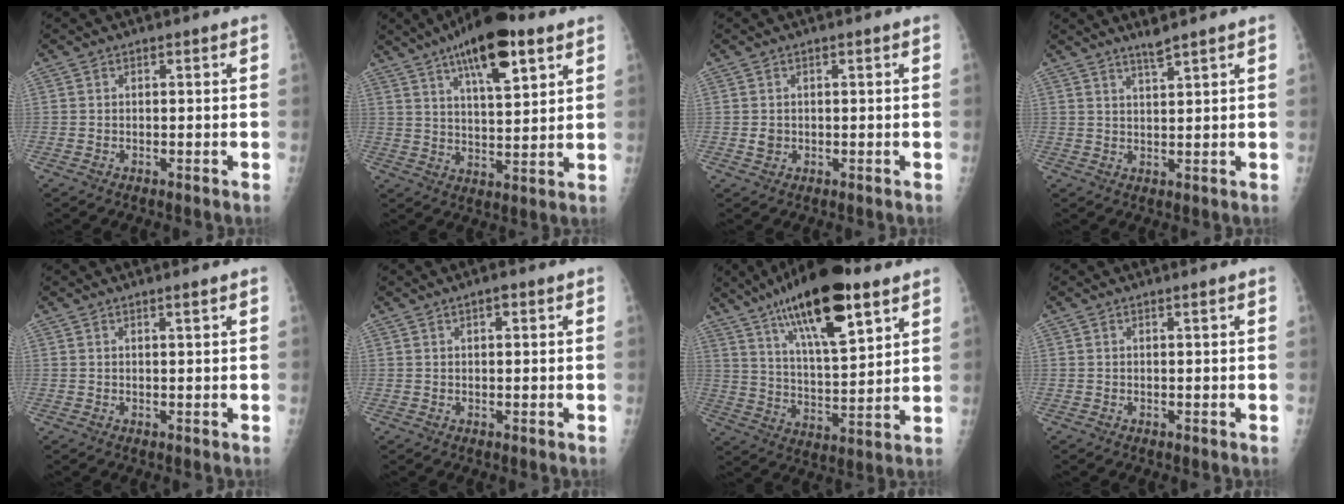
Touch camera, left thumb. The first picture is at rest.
{"total": 15.3, "force": [8.5, 4.9, 11.7], "torque": [-0.168, -0.025, 0.136]}
{"total": 1.7, "force": [0.0, 1.5, 0.9], "torque": [-0.008, 0.002, 0.002]}
{"total": 3.2, "force": [2.7, -0.2, 1.8], "torque": [-0.034, -0.017, 0.052]}
{"total": 1.3, "force": [0.9, 0.0, 0.9], "torque": [-0.015, -0.005, 0.016]}
{"total": 2.1, "force": [1.1, 0.8, 1.6], "torque": [-0.021, -0.001, 0.015]}
{"total": 21.4, "force": [12.0, 6.8, 16.3], "torque": [-0.255, -0.038, 0.206]}
{"total": 0.6, "force": [0.4, 0.0, 0.4], "torque": [-0.010, -0.002, 0.008]}